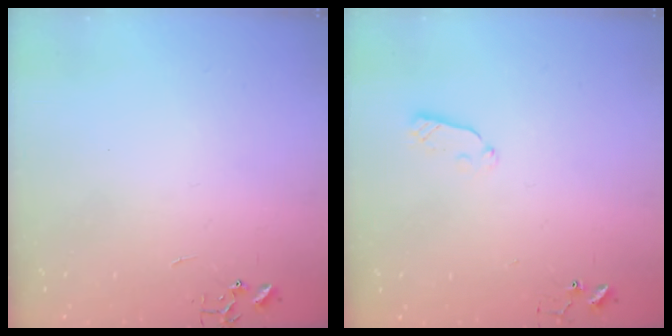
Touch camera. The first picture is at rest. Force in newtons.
{"total": 4.5, "press": 4.5, "slide": 0.4}